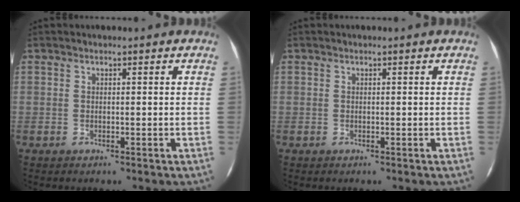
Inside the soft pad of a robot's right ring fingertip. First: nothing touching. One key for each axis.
{"total": 0.0}